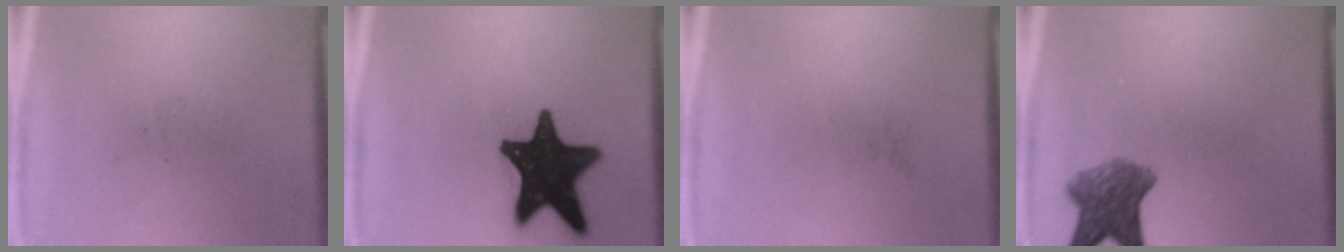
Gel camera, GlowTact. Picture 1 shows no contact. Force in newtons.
{"total": 19.0}
{"total": 0.0}
{"total": 6.5}